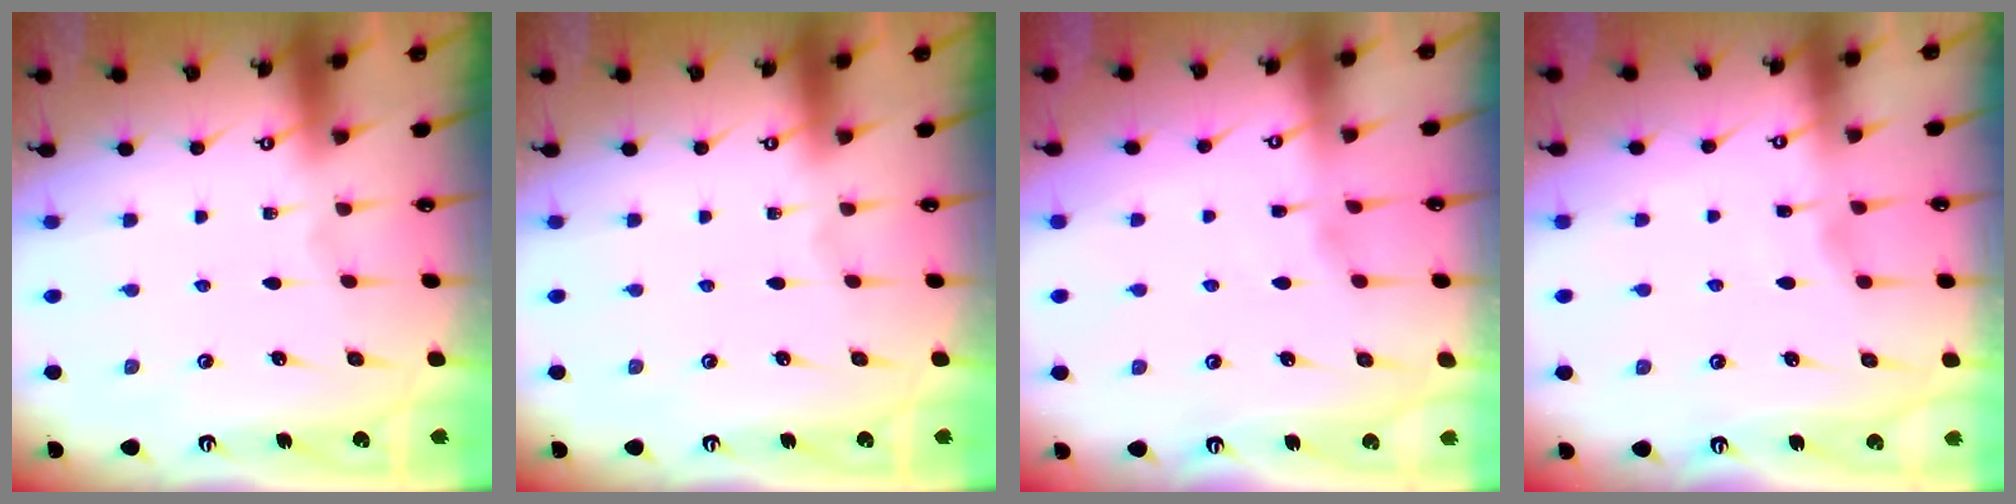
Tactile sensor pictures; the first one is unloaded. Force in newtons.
{"total": 0.0}
{"total": 1.6, "press": 1.5, "slide": 0.4}
{"total": 2.6, "press": 2.6, "slide": 0.3}